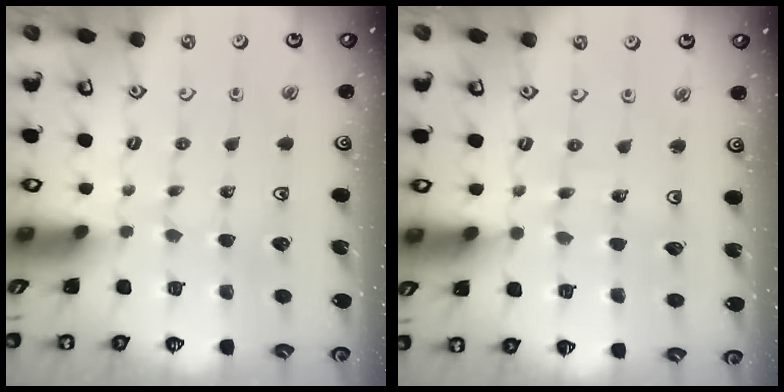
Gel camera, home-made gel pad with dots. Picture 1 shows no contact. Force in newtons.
{"total": 5.5, "press": 5.5, "slide": 0.8}